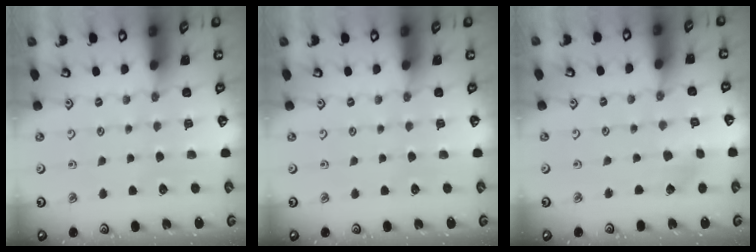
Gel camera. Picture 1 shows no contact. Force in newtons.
{"total": 0.0}
{"total": 2.1, "press": 2.1, "slide": 0.2}